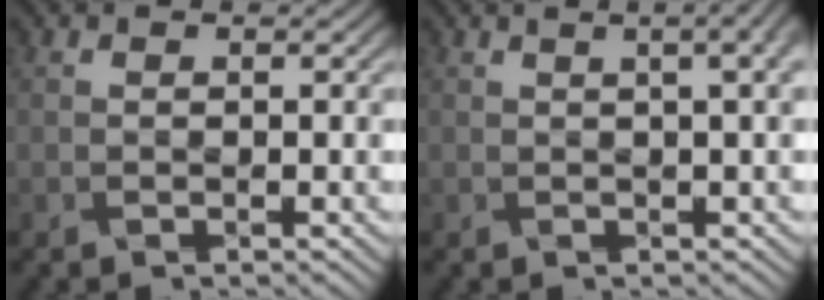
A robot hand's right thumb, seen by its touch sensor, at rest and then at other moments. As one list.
[{"total": 5.5, "force": [1.8, 2.1, 4.7], "torque": [-0.046, 0.023, 0.002]}]